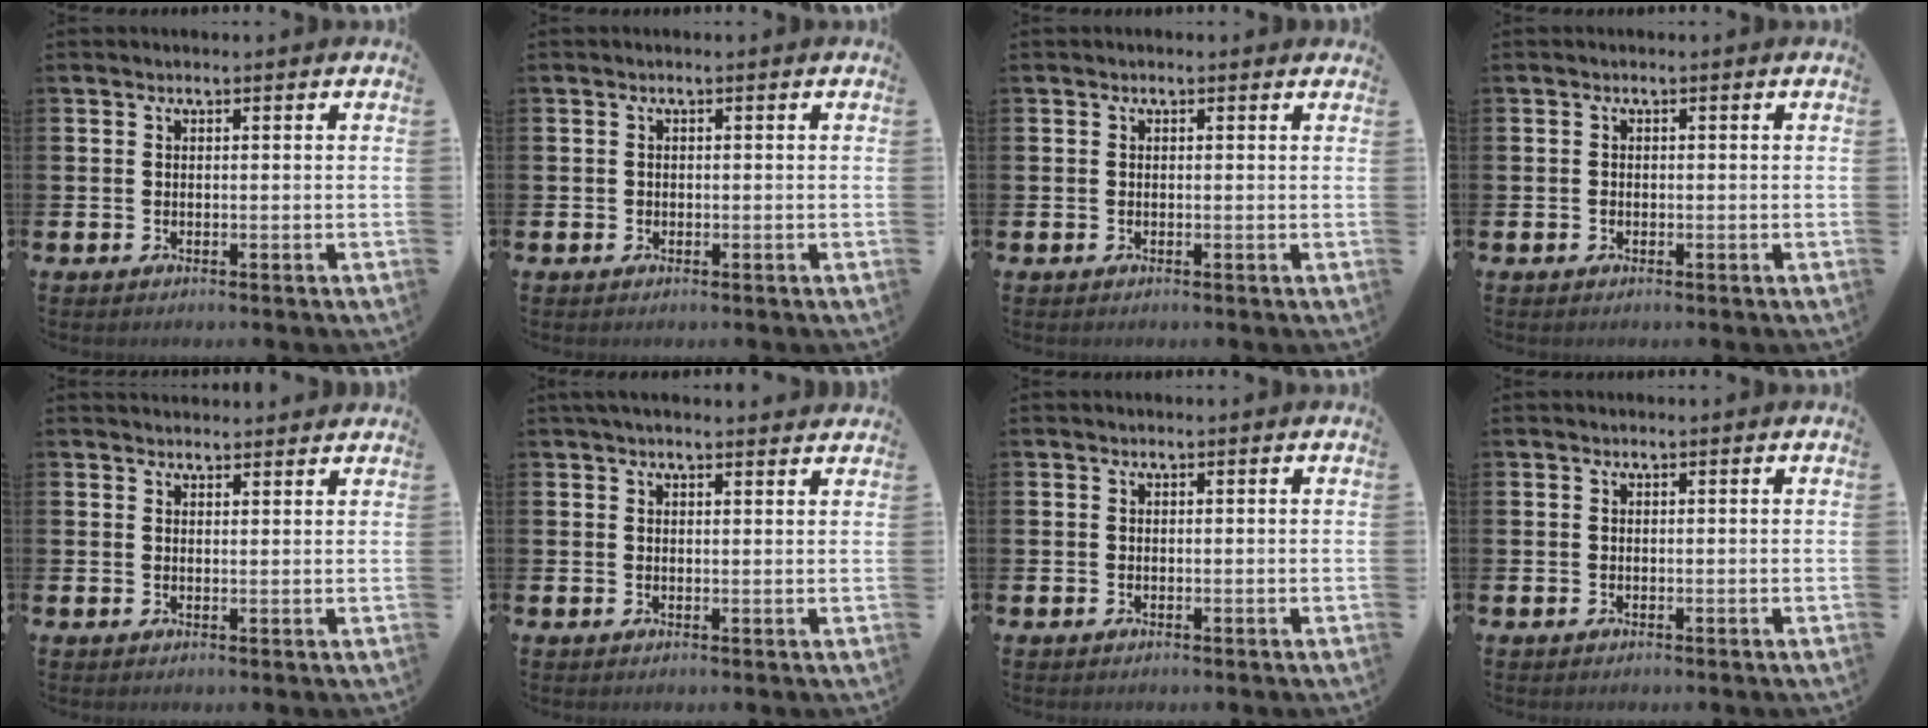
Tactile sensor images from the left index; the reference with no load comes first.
{"total": 0.5, "force": [-0.2, 0.5, 0.1], "torque": [-0.001, 0.005, -0.005]}
{"total": 0.0}
{"total": 0.5, "force": [-0.3, 0.4, 0.1], "torque": [-0.010, 0.007, -0.007]}
{"total": 2.0, "force": [1.9, 0.4, 0.0], "torque": [0.006, -0.009, 0.034]}
{"total": 1.9, "force": [1.8, 0.2, 0.6], "torque": [-0.014, -0.002, 0.032]}
{"total": 0.0}
{"total": 0.0}